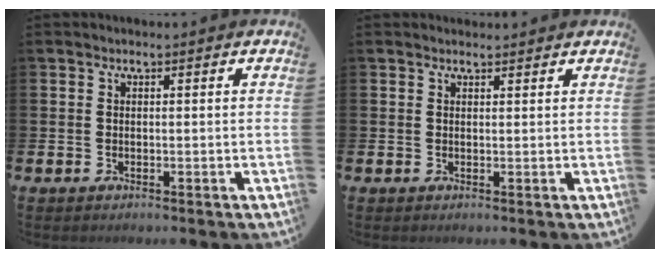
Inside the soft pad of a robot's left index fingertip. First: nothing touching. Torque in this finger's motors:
{"motor_torque": [0.20, -0.16, -0.08, -0.05]}